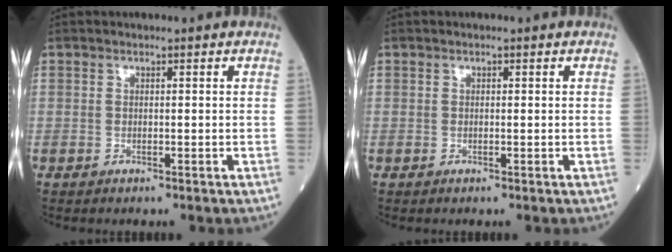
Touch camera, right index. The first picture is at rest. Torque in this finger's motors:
{"motor_torque": [0.07, -0.01, -0.01, -0.01]}